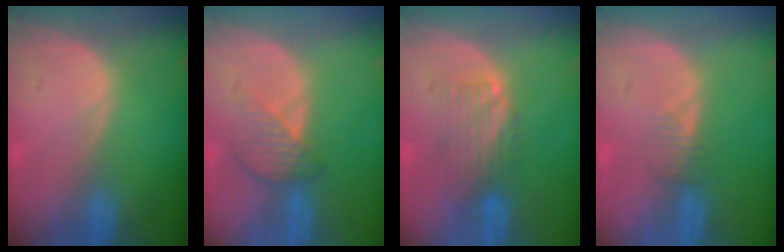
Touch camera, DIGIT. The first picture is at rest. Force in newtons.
{"total": 4.2, "press": 3.8, "slide": 1.8}
{"total": 5.0, "press": 4.3, "slide": 2.6}
{"total": 1.6, "press": 1.6, "slide": 0.2}